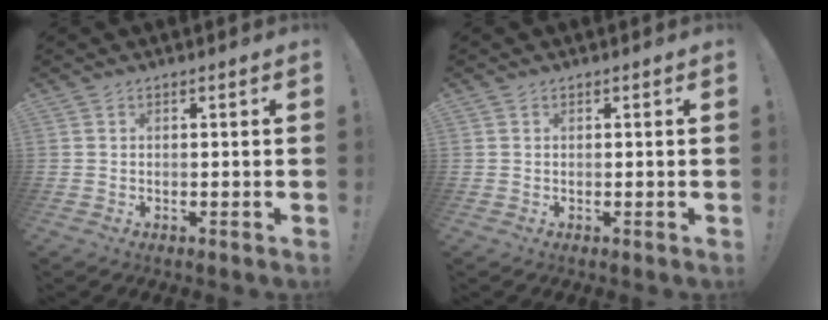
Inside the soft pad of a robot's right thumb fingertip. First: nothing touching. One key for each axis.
{"total": 0.0}